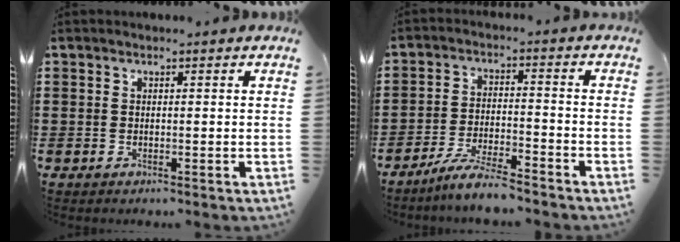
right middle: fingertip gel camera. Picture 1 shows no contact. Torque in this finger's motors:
{"motor_torque": [0.54, 0.23, 0.09, 0.06]}